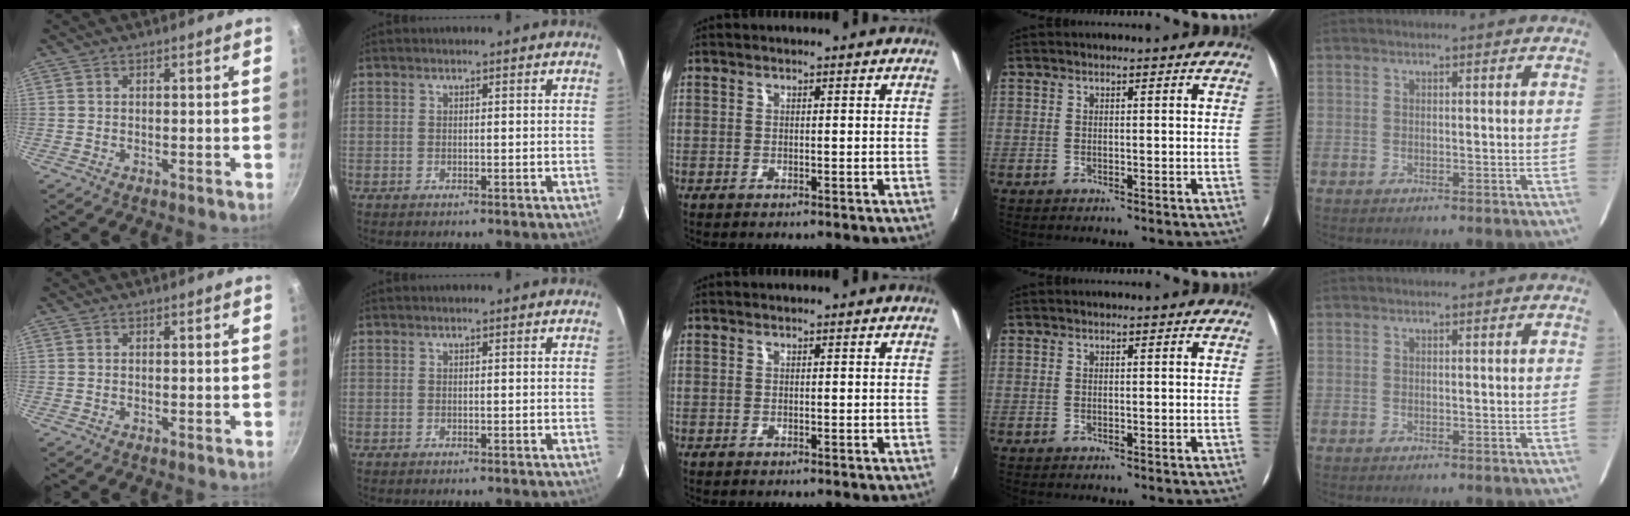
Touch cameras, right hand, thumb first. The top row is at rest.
{}